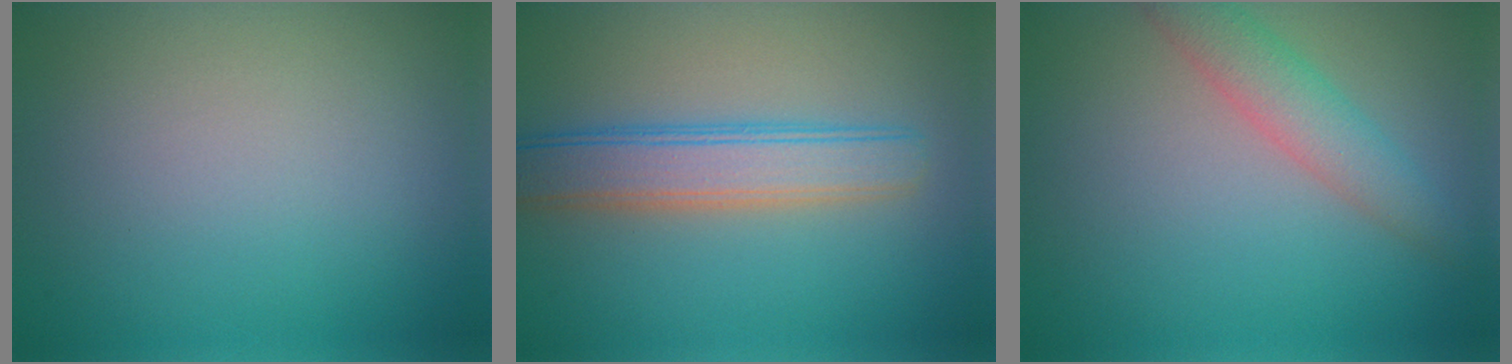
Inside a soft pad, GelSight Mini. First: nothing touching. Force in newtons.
{"total": 4.7, "press": 4.7, "slide": 0.1}
{"total": 3.4, "press": 3.4, "slide": 0.3}